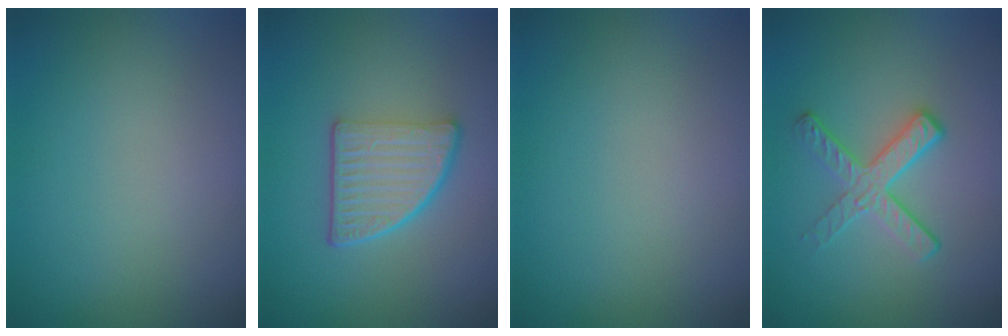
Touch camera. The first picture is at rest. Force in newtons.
{"total": 5.2, "press": 3.6, "slide": 3.7}
{"total": 0.0}
{"total": 3.1, "press": 2.4, "slide": 1.9}